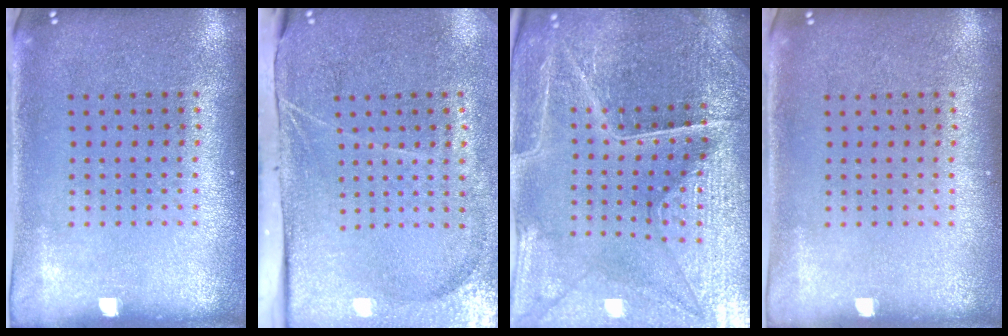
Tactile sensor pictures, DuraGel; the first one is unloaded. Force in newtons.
{"total": 4.3, "press": 3.5, "slide": 2.6}
{"total": 4.5, "press": 4.3, "slide": 1.1}
{"total": 0.0}